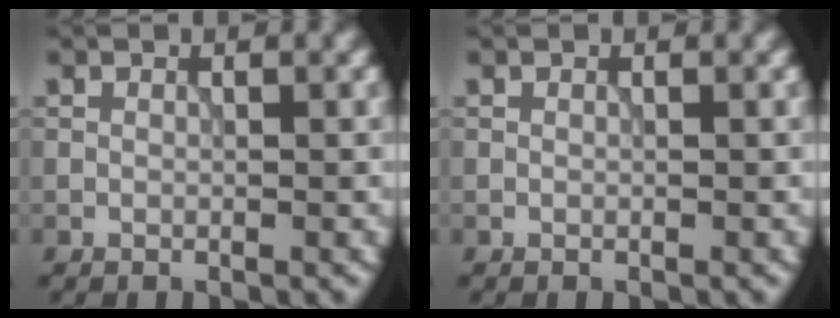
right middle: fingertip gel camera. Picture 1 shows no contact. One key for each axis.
{"total": 0.0}